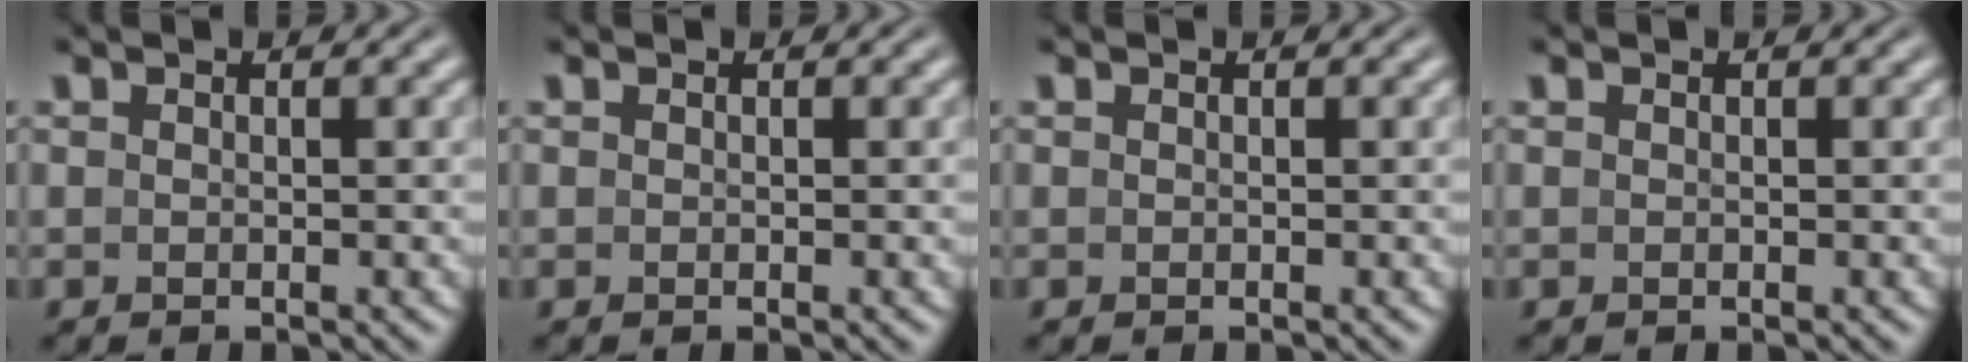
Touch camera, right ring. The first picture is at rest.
{"total": 0.0}
{"total": 0.0}
{"total": 0.0}